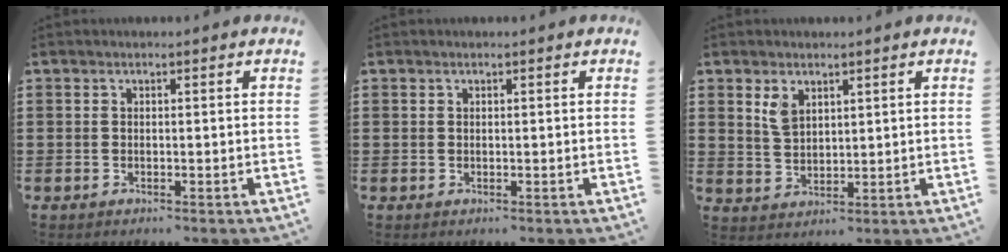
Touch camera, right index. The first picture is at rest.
{"total": 0.0}
{"total": 3.5, "force": [2.0, 2.1, 1.9], "torque": [-0.045, 0.006, 0.038]}